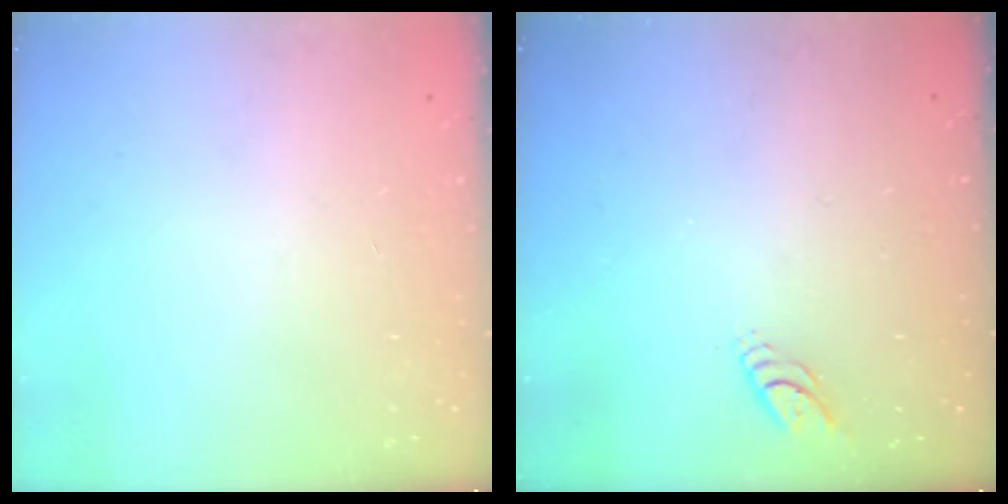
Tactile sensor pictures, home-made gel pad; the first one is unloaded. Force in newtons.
{"total": 4.0, "press": 4.0, "slide": 0.2}